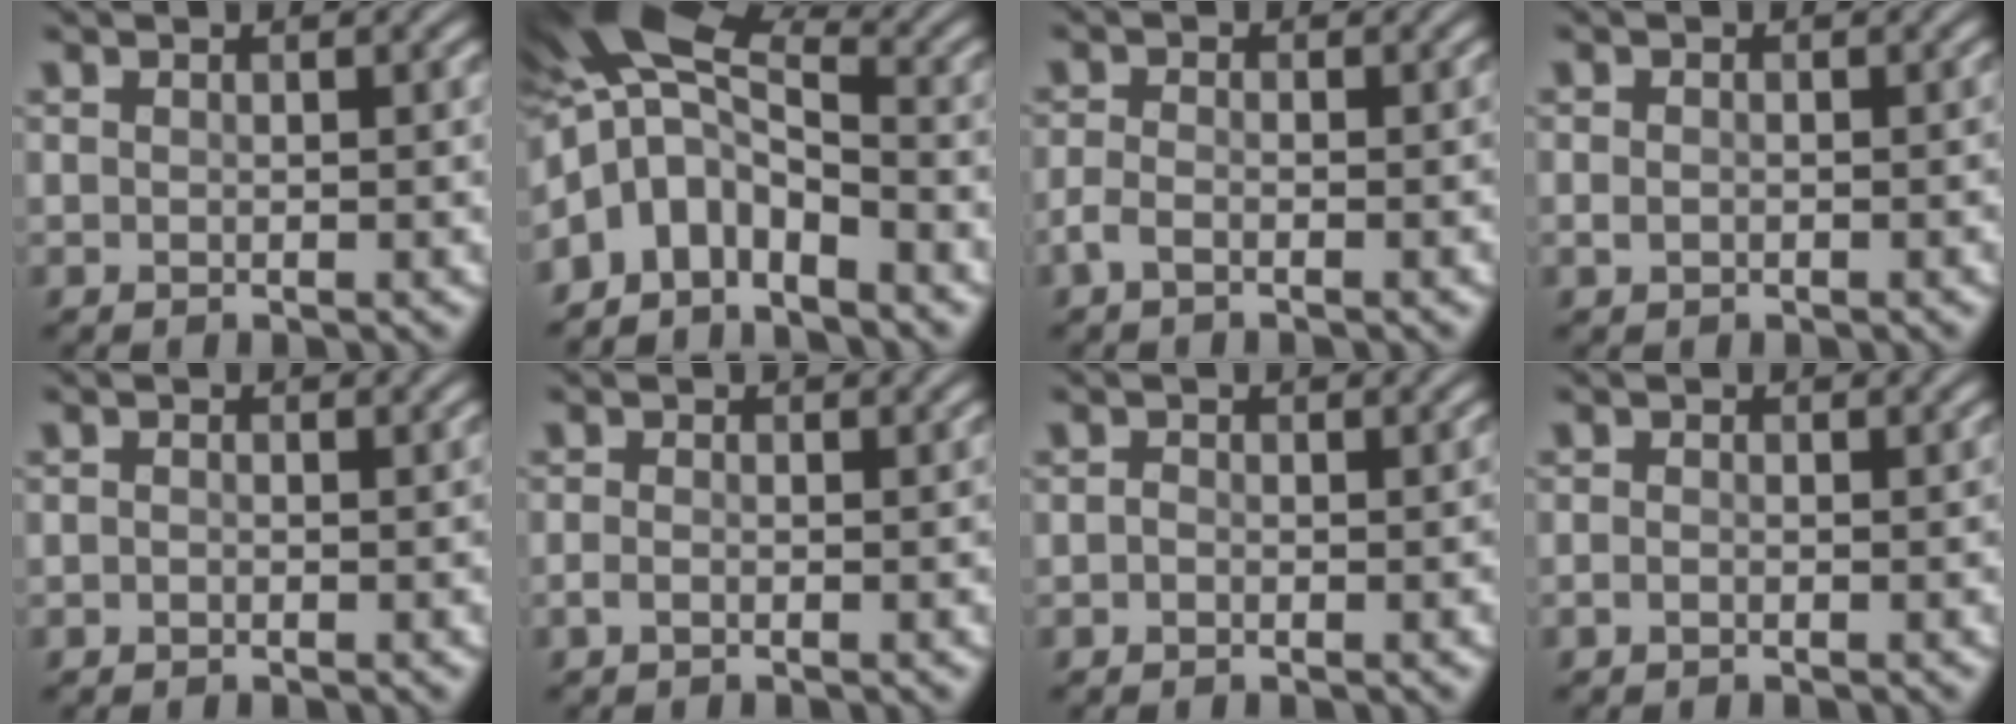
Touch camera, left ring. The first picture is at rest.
{"total": 8.8, "force": [-4.4, 4.9, 5.9], "torque": [-0.117, 0.005, -0.091]}
{"total": 2.6, "force": [-2.3, 0.7, 0.9], "torque": [-0.037, -0.003, -0.056]}
{"total": 1.6, "force": [-0.8, 1.2, 0.6], "torque": [-0.017, -0.005, -0.022]}
{"total": 0.9, "force": [-0.8, 0.3, -0.1], "torque": [-0.003, -0.003, -0.025]}
{"total": 1.6, "force": [-1.5, 0.4, 0.4], "torque": [-0.022, -0.001, -0.037]}
{"total": 1.2, "force": [-1.0, 0.6, -0.1], "torque": [-0.004, -0.001, -0.030]}
{"total": 1.3, "force": [-1.3, 0.1, 0.0], "torque": [-0.010, 0.000, -0.030]}